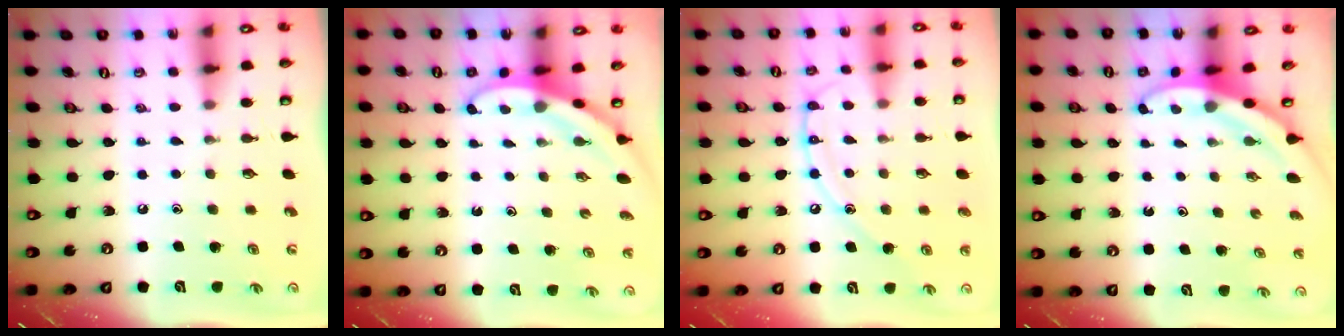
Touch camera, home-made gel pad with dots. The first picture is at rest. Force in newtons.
{"total": 3.2, "press": 3.2, "slide": 0.2}
{"total": 11.0, "press": 11.0, "slide": 0.9}
{"total": 3.4, "press": 3.4, "slide": 0.1}